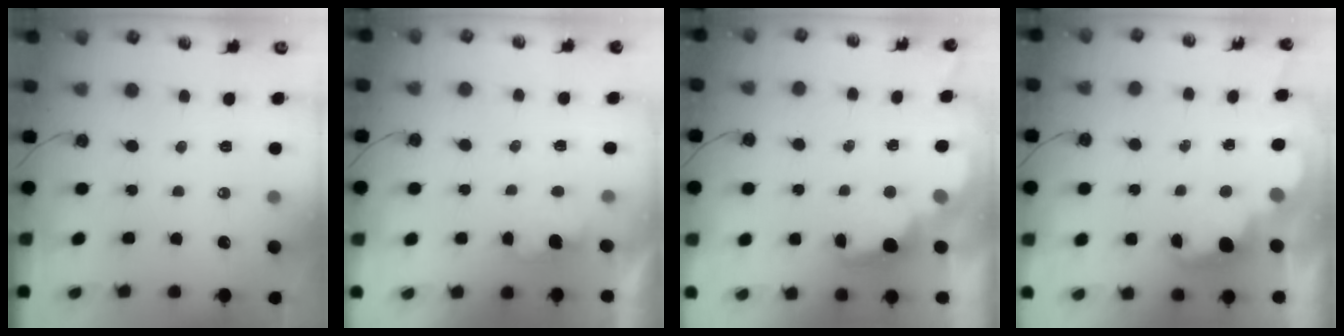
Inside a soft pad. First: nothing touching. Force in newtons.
{"total": 1.5, "press": 1.3, "slide": 0.8}
{"total": 2.8, "press": 2.6, "slide": 0.8}
{"total": 2.4, "press": 2.3, "slide": 0.5}